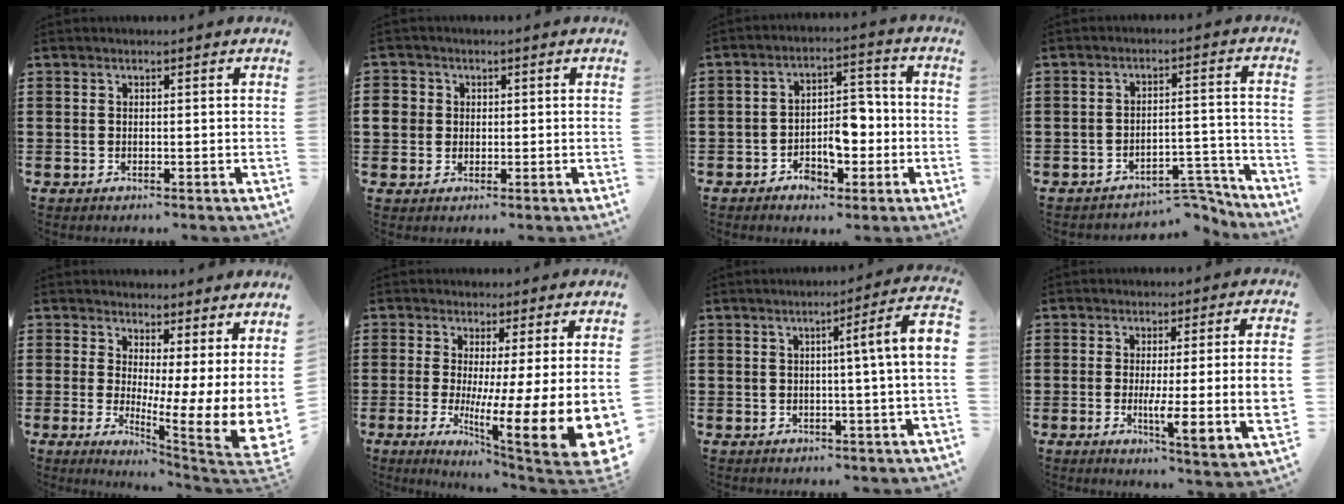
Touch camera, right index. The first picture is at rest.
{"total": 3.1, "force": [0.4, 2.9, 0.9], "torque": [-0.038, 0.006, 0.003]}
{"total": 6.0, "force": [-2.3, 3.9, 4.0], "torque": [-0.055, 0.006, -0.044]}
{"total": 5.4, "force": [-5.0, 0.8, 1.7], "torque": [-0.028, 0.006, -0.097]}
{"total": 5.3, "force": [2.7, 2.1, 4.0], "torque": [-0.061, -0.060, 0.052]}
{"total": 9.9, "force": [-0.1, 2.2, 9.6], "torque": [-0.145, -0.055, 0.002]}
{"total": 5.7, "force": [0.2, -0.7, 5.6], "torque": [-0.086, -0.014, -0.004]}
{"total": 7.8, "force": [-0.3, 0.5, 7.8], "torque": [-0.134, -0.017, -0.007]}